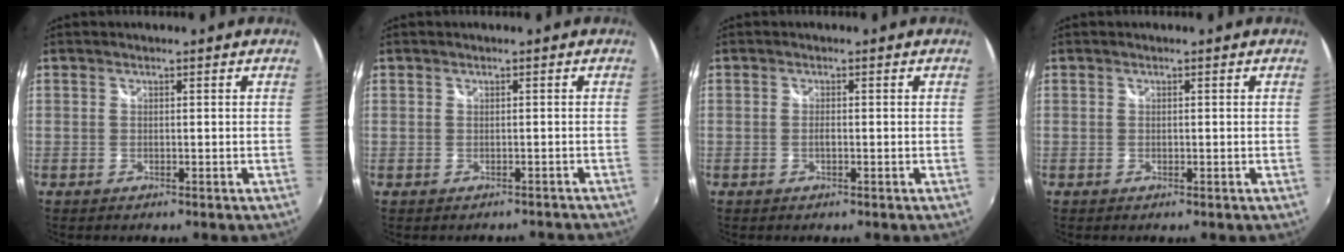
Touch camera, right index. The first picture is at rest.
{"total": 2.7, "force": [-2.0, 1.8, 0.4], "torque": [0.004, 0.009, -0.021]}
{"total": 1.0, "force": [-0.3, 0.3, 0.9], "torque": [-0.018, 0.000, -0.008]}
{"total": 0.0}